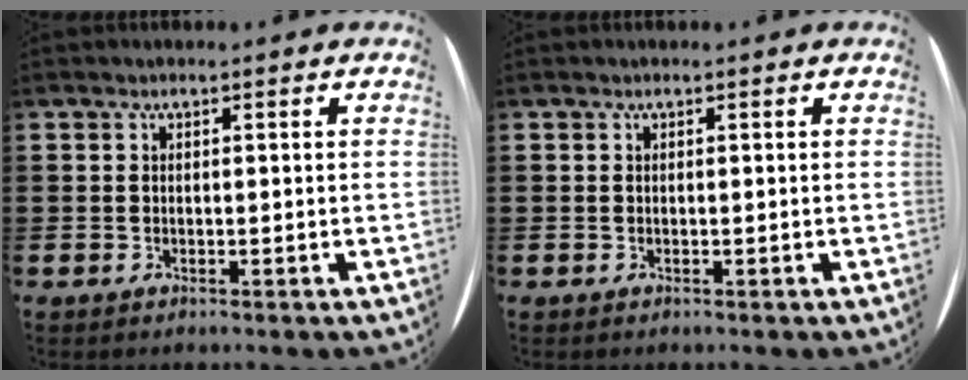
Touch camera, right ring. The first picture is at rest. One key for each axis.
{"total": 0.0}